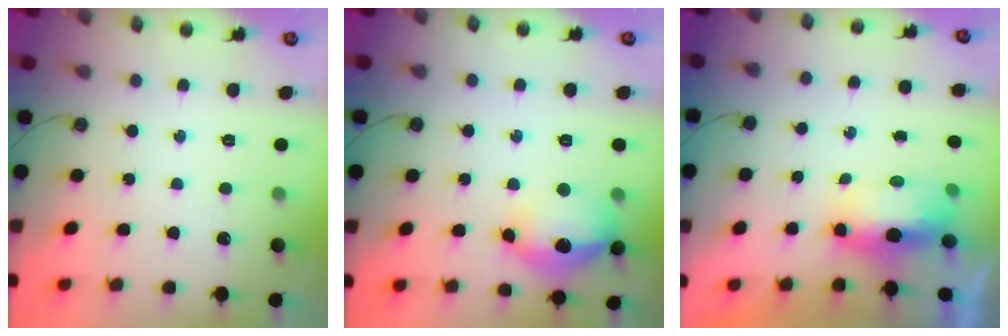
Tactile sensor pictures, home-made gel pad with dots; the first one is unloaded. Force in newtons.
{"total": 15.8, "press": 15.7, "slide": 1.3}
{"total": 15.6, "press": 9.1, "slide": 12.7}